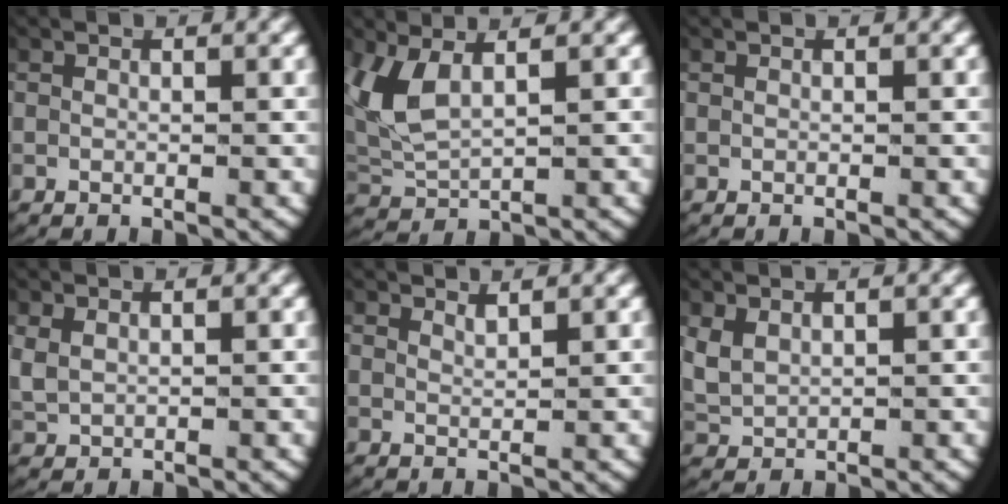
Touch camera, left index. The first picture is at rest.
{"total": 5.3, "force": [1.4, 3.5, 3.6], "torque": [-0.119, -0.010, 0.038]}
{"total": 0.0}
{"total": 2.4, "force": [0.6, 2.0, 1.1], "torque": [-0.039, -0.003, 0.021]}
{"total": 1.1, "force": [1.1, -0.2, 0.1], "torque": [-0.006, -0.007, 0.022]}
{"total": 3.4, "force": [0.6, 3.0, 1.6], "torque": [-0.061, -0.011, 0.022]}